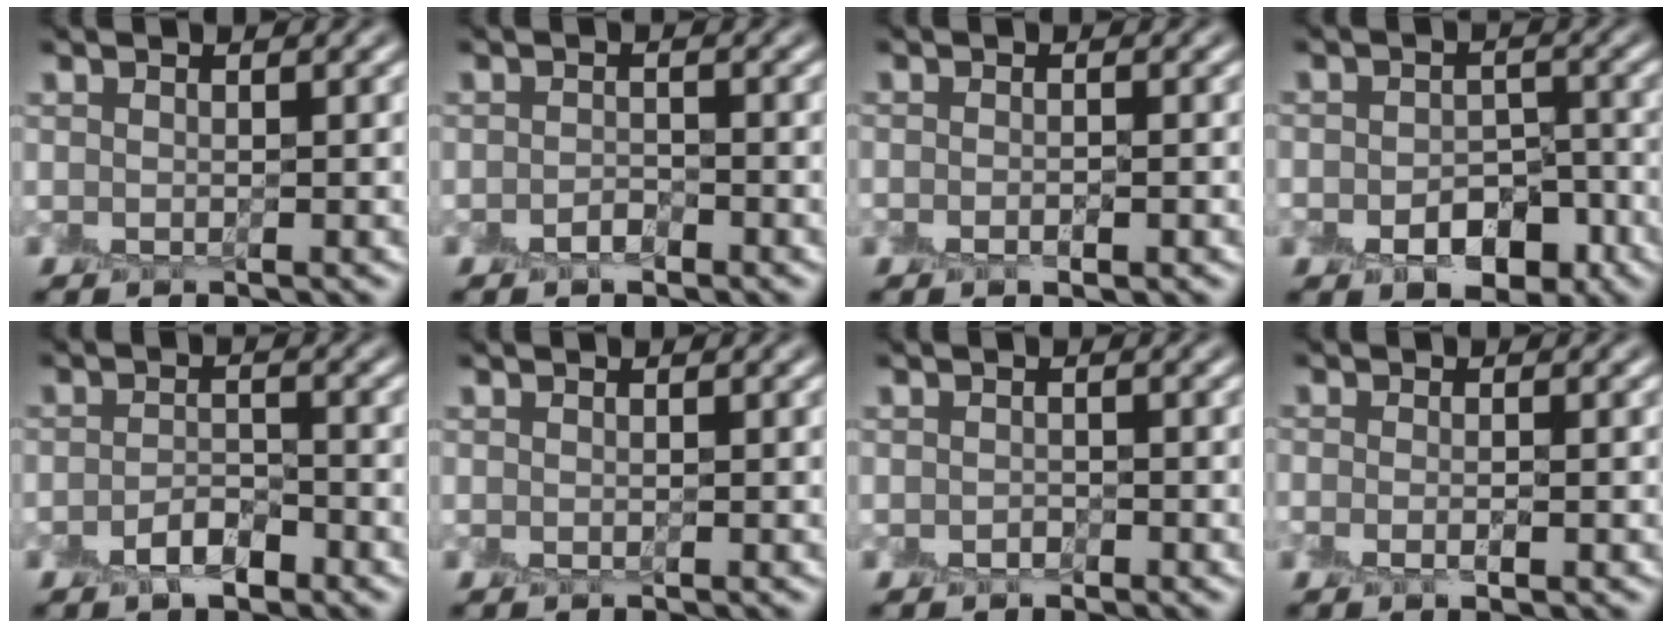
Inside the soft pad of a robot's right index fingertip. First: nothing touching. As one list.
[{"total": 1.3, "force": [-1.2, 0.5, 0.4], "torque": [-0.007, -0.002, -0.026]}, {"total": 1.0, "force": [-0.8, 0.1, 0.6], "torque": [-0.007, -0.002, -0.016]}, {"total": 4.8, "force": [-2.5, 3.0, 2.8], "torque": [-0.031, -0.011, -0.041]}, {"total": 2.5, "force": [-1.9, 1.1, 1.2], "torque": [-0.018, 0.003, -0.038]}, {"total": 0.0}, {"total": 0.8, "force": [-0.7, 0.4, 0.0], "torque": [0.004, -0.001, -0.017]}, {"total": 1.3, "force": [-0.8, 0.1, 0.9], "torque": [-0.017, -0.004, -0.021]}]